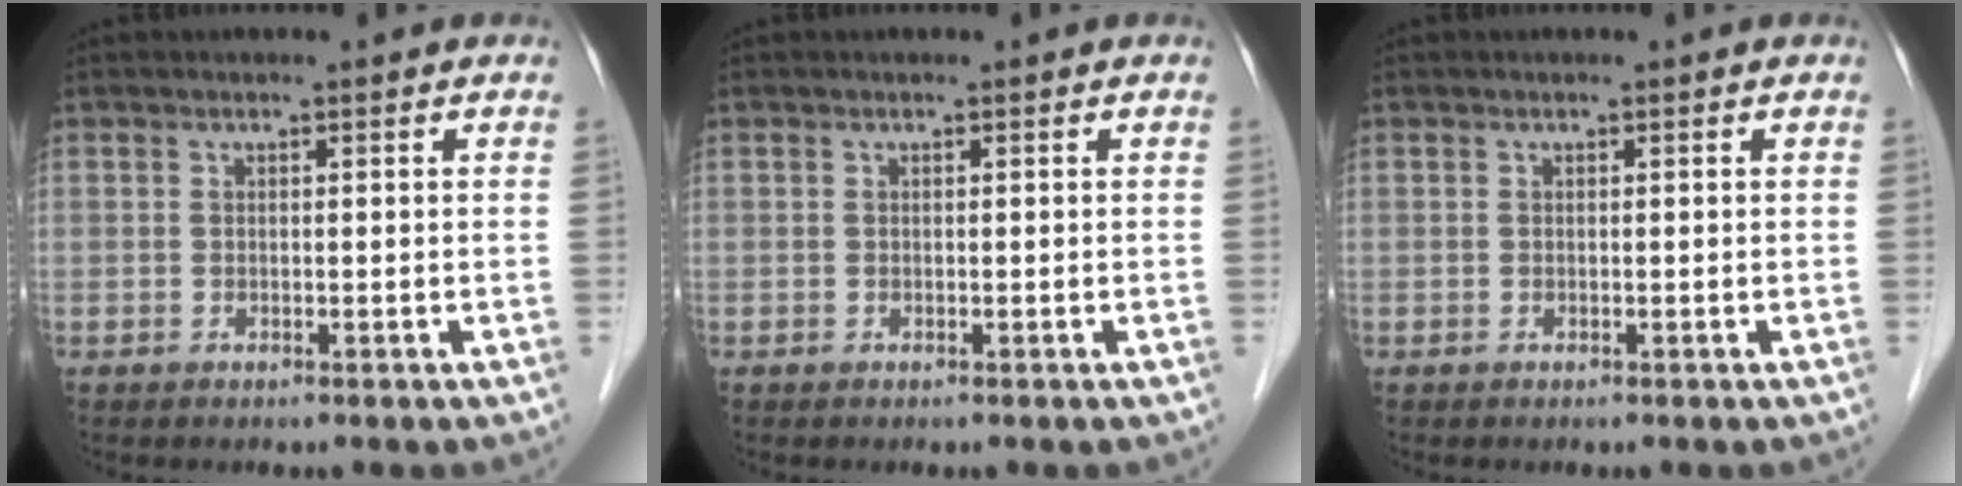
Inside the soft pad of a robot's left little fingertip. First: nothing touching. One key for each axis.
{"total": 0.0}
{"total": 0.0}